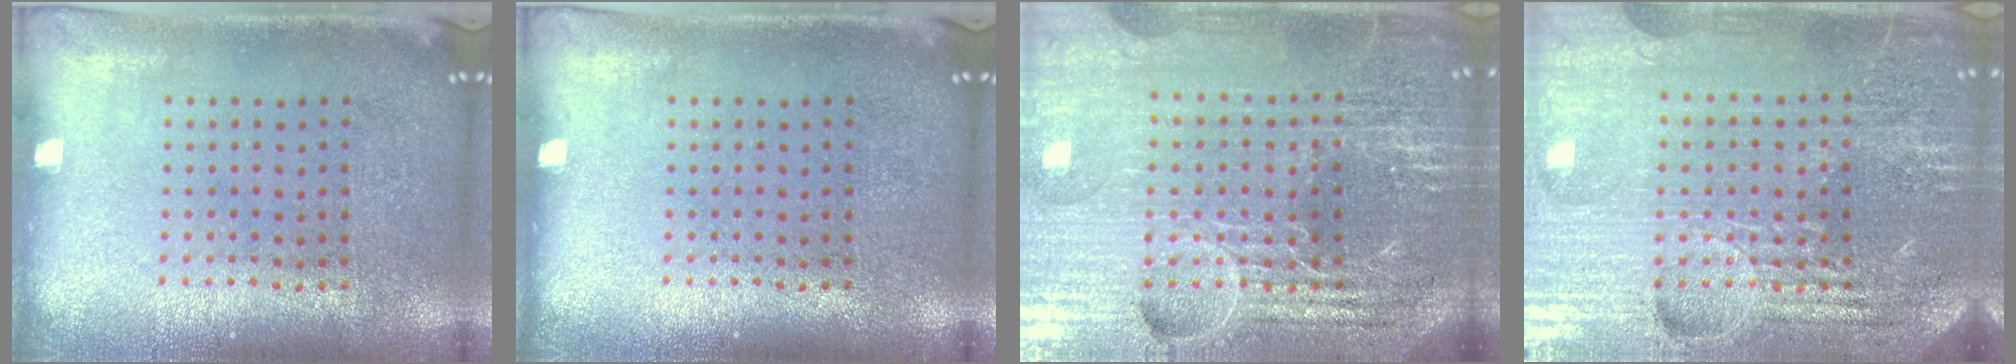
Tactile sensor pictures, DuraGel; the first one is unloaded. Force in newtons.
{"total": 0.0}
{"total": 6.4, "press": 5.7, "slide": 3.1}
{"total": 5.7, "press": 5.2, "slide": 2.5}